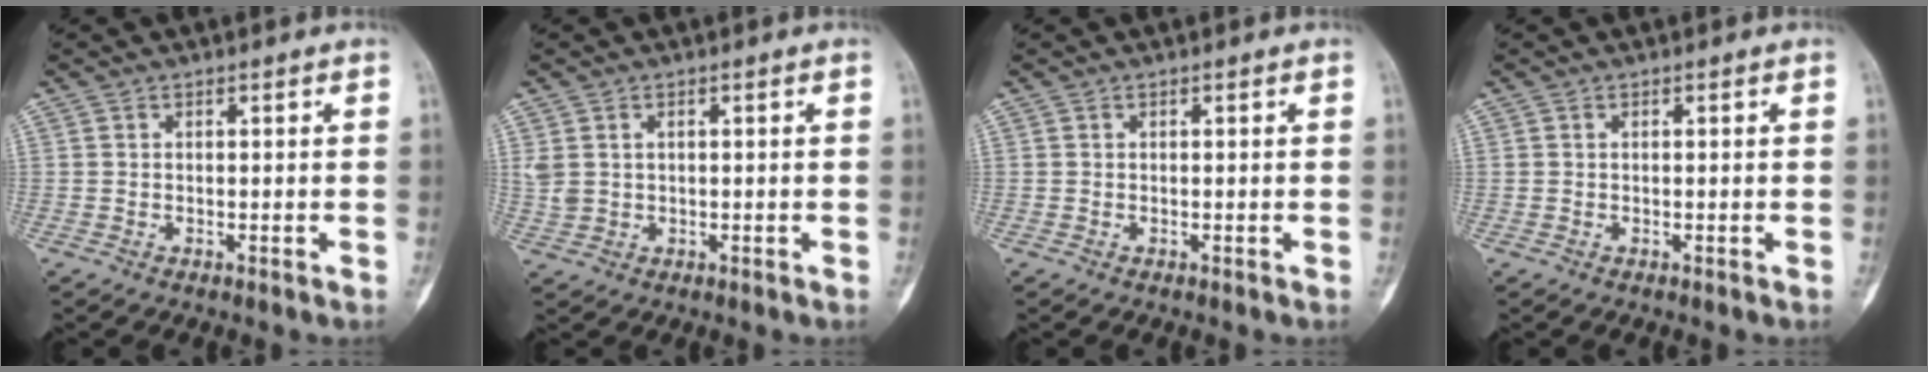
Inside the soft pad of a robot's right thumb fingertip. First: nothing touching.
{"total": 1.9, "force": [0.4, 1.5, 1.1], "torque": [-0.026, 0.006, 0.017]}
{"total": 0.0}
{"total": 0.0}